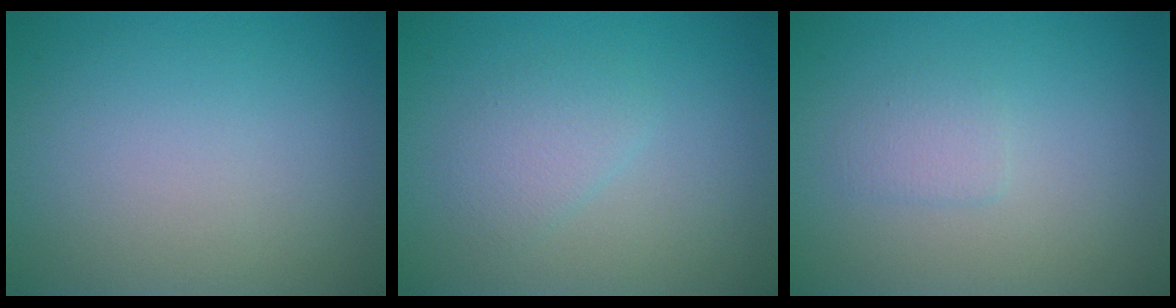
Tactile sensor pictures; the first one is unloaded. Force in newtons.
{"total": 1.8, "press": 1.8, "slide": 0.1}
{"total": 1.3, "press": 1.3, "slide": 0.1}